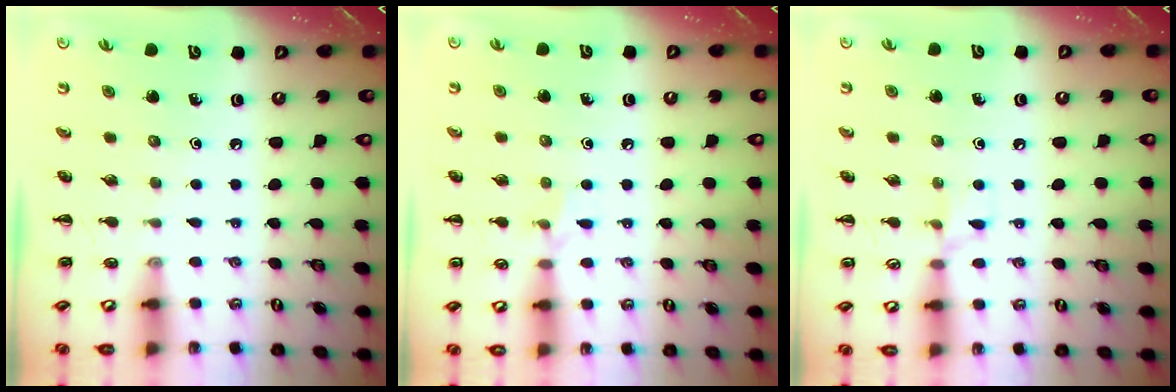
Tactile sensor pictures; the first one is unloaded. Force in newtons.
{"total": 5.5, "press": 5.2, "slide": 1.8}
{"total": 5.0, "press": 4.8, "slide": 1.5}